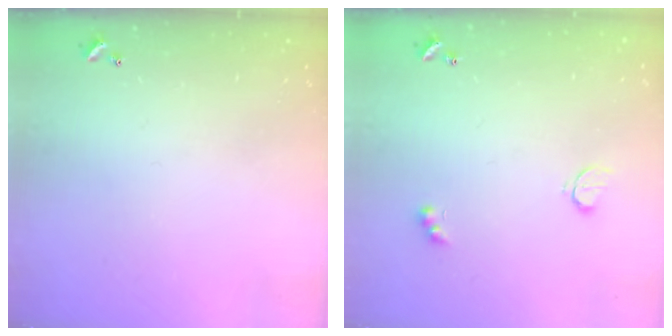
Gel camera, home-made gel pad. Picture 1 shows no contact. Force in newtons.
{"total": 2.5, "press": 2.4, "slide": 0.5}